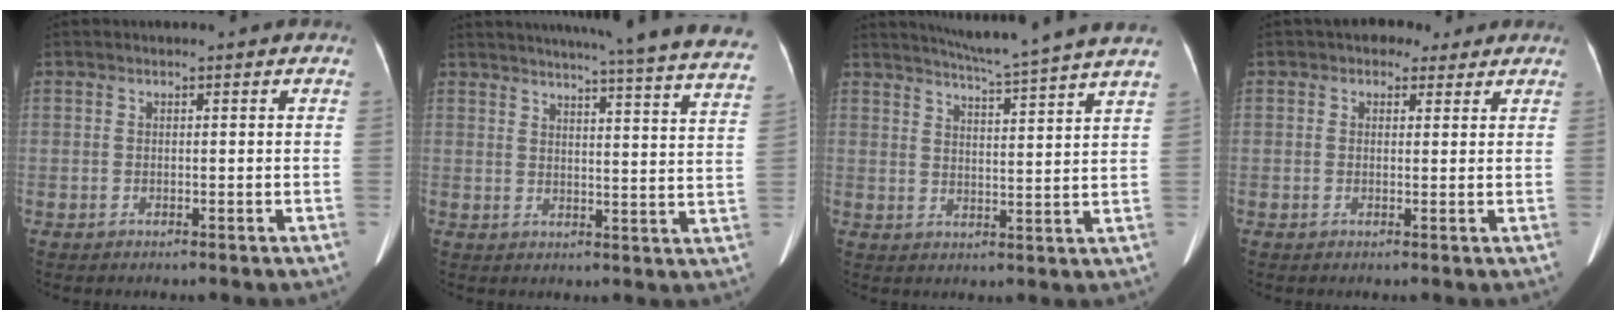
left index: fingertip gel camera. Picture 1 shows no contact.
{"total": 28.8, "force": [26.3, -0.2, 11.8], "torque": [-0.171, -0.080, 0.300]}
{"total": 14.3, "force": [12.7, -1.9, 6.2], "torque": [-0.106, -0.021, 0.164]}
{"total": 3.4, "force": [2.2, 2.3, 1.1], "torque": [-0.011, 0.014, 0.029]}